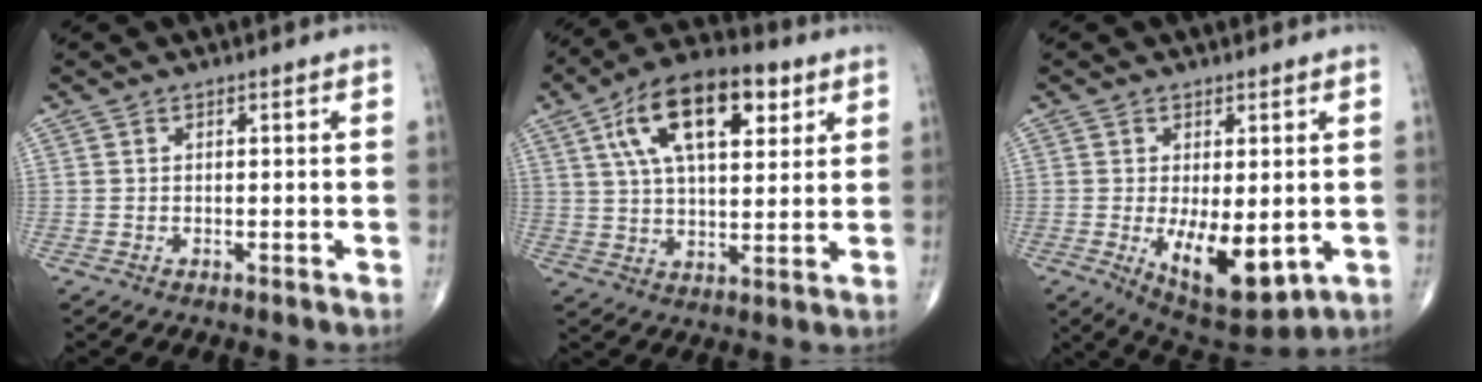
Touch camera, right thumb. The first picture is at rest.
{"total": 17.8, "force": [7.2, 8.4, 13.9], "torque": [-0.213, -0.003, 0.118]}
{"total": 11.8, "force": [-2.2, 5.3, 10.3], "torque": [-0.146, -0.024, -0.016]}